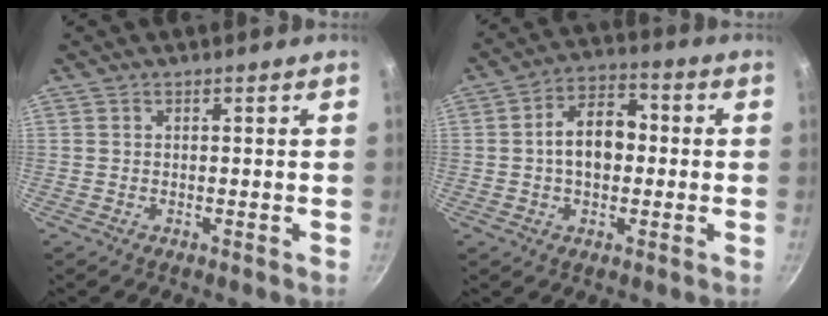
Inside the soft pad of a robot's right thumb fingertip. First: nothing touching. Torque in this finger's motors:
{"motor_torque": [0.33, 1.97, 0.97, -0.17, 0.07]}